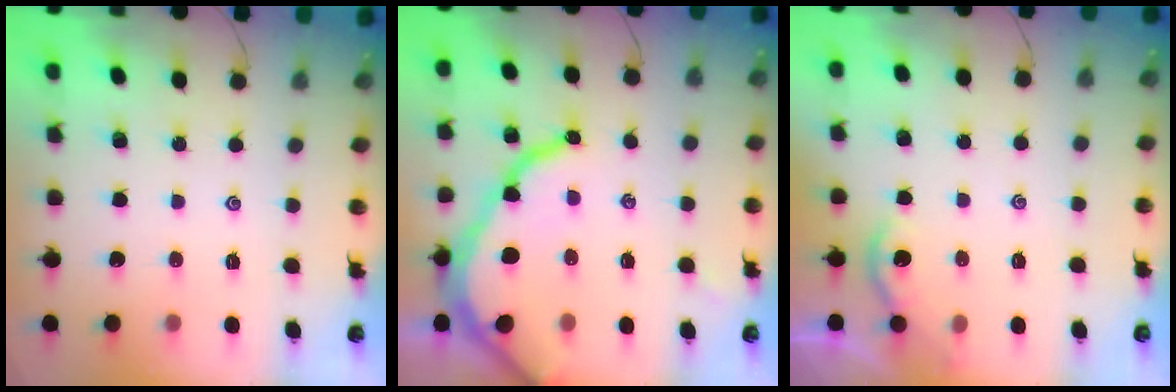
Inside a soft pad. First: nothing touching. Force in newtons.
{"total": 16.5, "press": 16.4, "slide": 1.5}
{"total": 2.8, "press": 2.8, "slide": 0.3}